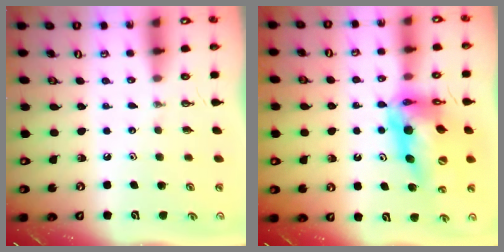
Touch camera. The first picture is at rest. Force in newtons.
{"total": 18.9, "press": 18.8, "slide": 2.0}